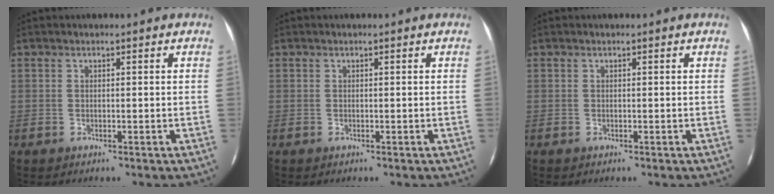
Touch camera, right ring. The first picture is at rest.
{"total": 0.0}
{"total": 0.0}